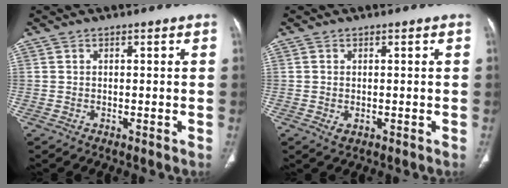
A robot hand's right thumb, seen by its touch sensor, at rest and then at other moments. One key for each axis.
{"total": 1.5, "fx": -0.3, "fy": 1.0, "fz": 1.0, "tx": -0.021, "ty": -0.004, "tz": -0.001}